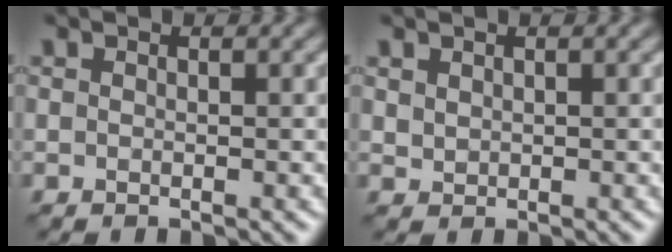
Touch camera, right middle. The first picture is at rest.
{"total": 0.8, "force": [0.6, 0.5, 0.3], "torque": [-0.008, -0.003, 0.016]}